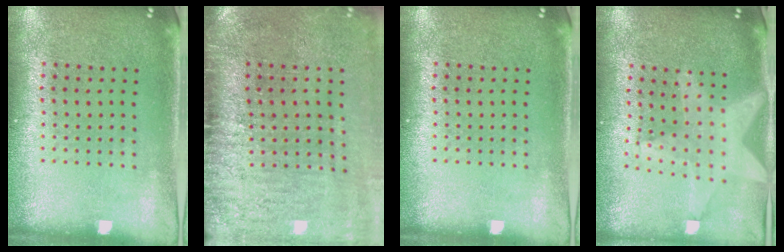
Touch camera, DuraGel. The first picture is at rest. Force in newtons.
{"total": 4.6, "press": 3.8, "slide": 2.7}
{"total": 0.0}
{"total": 2.1, "press": 1.7, "slide": 1.2}